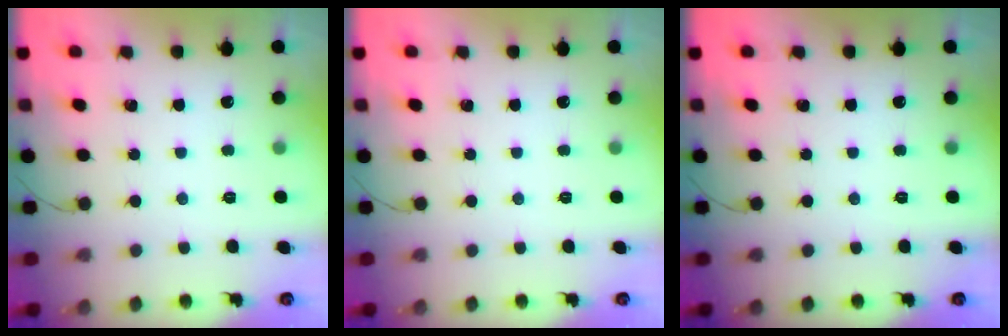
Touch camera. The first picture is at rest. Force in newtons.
{"total": 0.0}
{"total": 0.0}